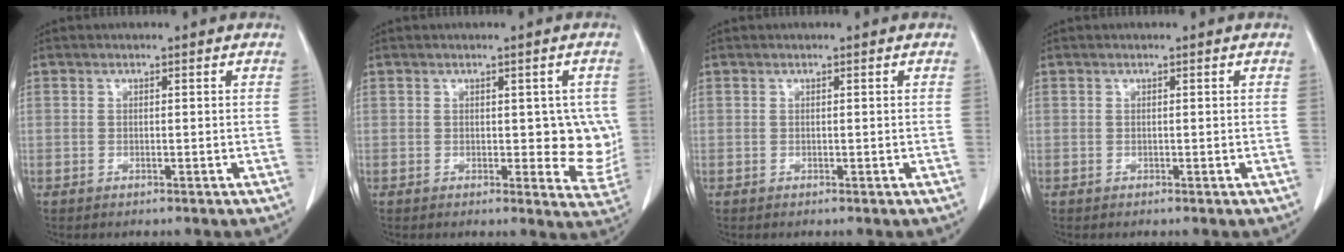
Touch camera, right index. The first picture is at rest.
{"total": 5.9, "force": [0.4, 3.1, 5.0], "torque": [-0.035, -0.003, 0.007]}
{"total": 0.0}
{"total": 0.0}